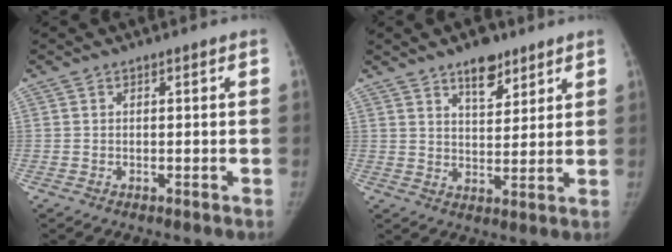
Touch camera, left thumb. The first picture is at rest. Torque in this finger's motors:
{"motor_torque": [0.49, -0.28, 0.62, -0.81, 0.22]}